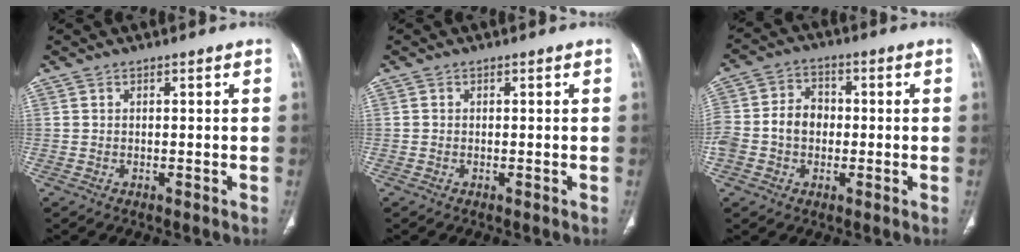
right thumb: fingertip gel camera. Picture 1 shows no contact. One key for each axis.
{"total": 0.0}
{"total": 10.3, "fx": -0.9, "fy": 8.1, "fz": 6.2, "tx": -0.117, "ty": 0.030, "tz": -0.022}